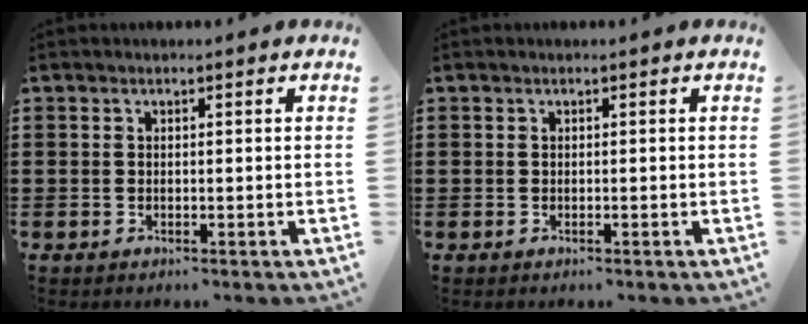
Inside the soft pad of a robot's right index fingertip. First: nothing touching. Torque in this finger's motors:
{"motor_torque": [0.36, 0.32, 0.00, 0.00]}